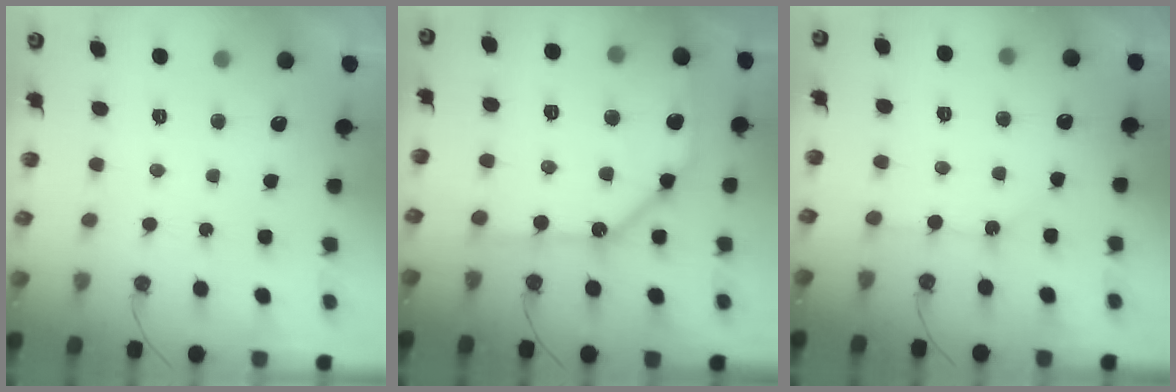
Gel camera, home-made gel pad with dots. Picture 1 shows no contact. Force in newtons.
{"total": 15.7, "press": 15.6, "slide": 1.2}
{"total": 2.7, "press": 2.7, "slide": 0.4}